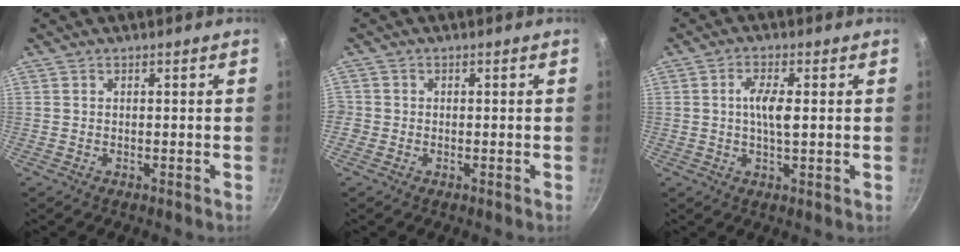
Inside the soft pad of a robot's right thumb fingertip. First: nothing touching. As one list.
[{"total": 1.4, "force": [-0.5, 1.3, 0.2], "torque": [-0.001, 0.003, -0.011]}, {"total": 5.4, "force": [0.6, 1.7, 5.1], "torque": [-0.096, 0.002, 0.007]}]